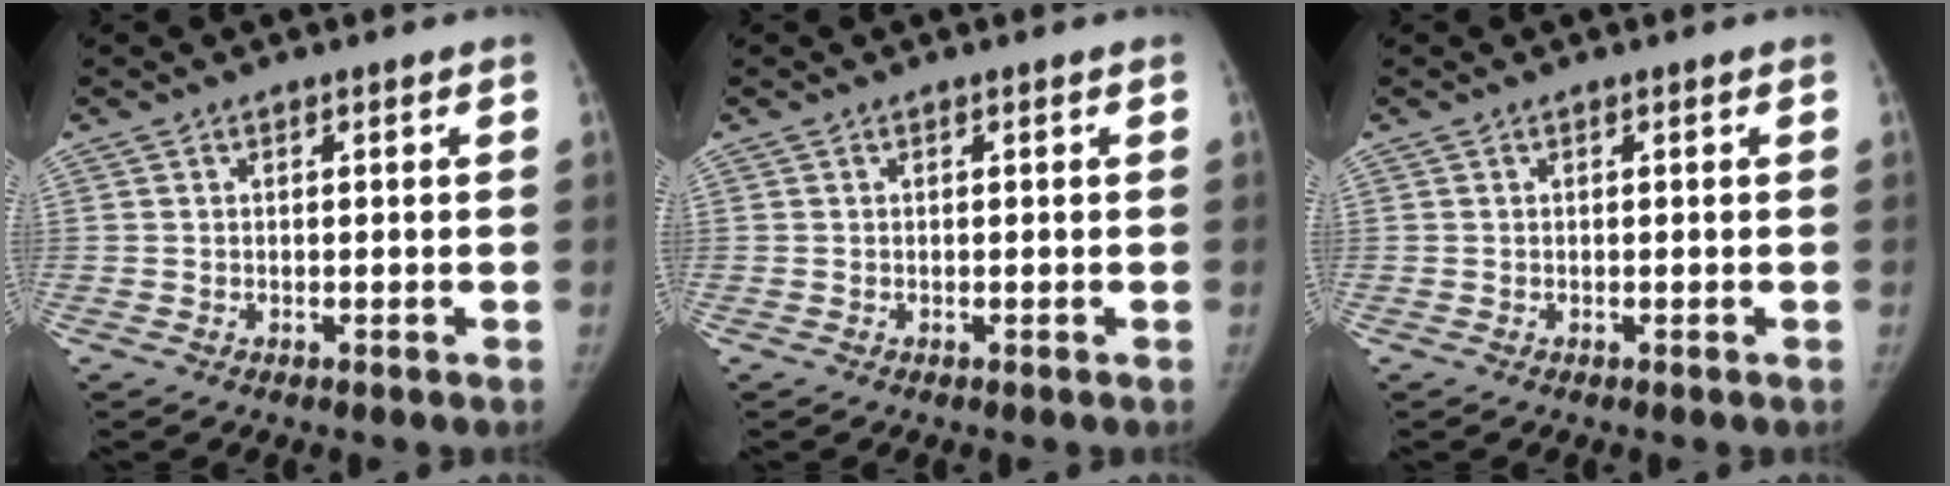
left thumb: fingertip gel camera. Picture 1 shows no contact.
{"total": 0.0}
{"total": 0.0}